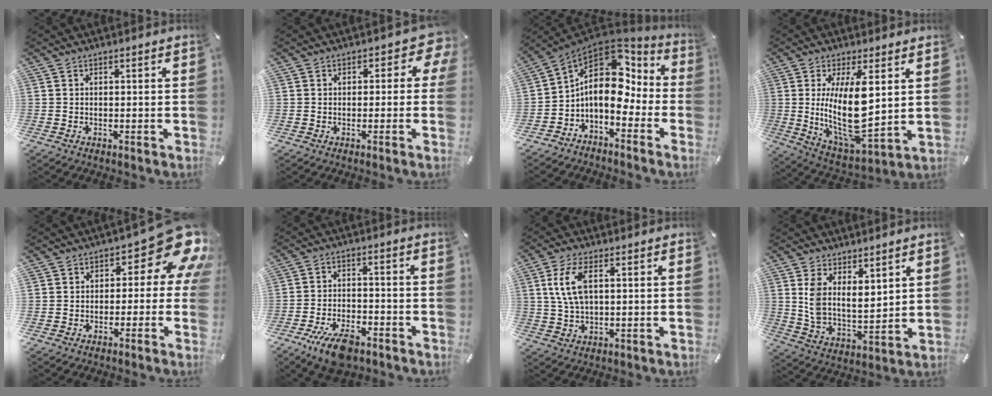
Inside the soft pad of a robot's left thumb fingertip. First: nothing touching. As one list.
[{"total": 6.3, "force": [1.7, 4.3, 4.3], "torque": [-0.043, -0.013, 0.026]}, {"total": 12.8, "force": [1.0, 9.0, 9.1], "torque": [-0.156, -0.023, 0.016]}, {"total": 17.0, "force": [3.0, 6.5, 15.4], "torque": [-0.290, -0.033, 0.048]}, {"total": 14.2, "force": [5.4, 8.3, 10.2], "torque": [-0.122, -0.040, 0.090]}, {"total": 9.0, "force": [-5.7, 4.1, 5.6], "torque": [-0.112, 0.024, -0.103]}, {"total": 8.0, "force": [2.2, 3.8, 6.7], "torque": [-0.154, 0.000, 0.035]}, {"total": 7.9, "force": [5.6, 4.1, 3.8], "torque": [-0.079, -0.033, 0.106]}]